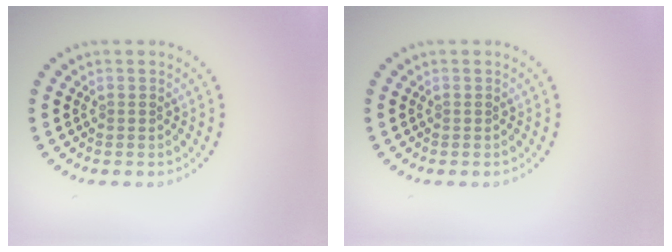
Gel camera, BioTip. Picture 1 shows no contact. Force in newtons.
{"total": 0.0}